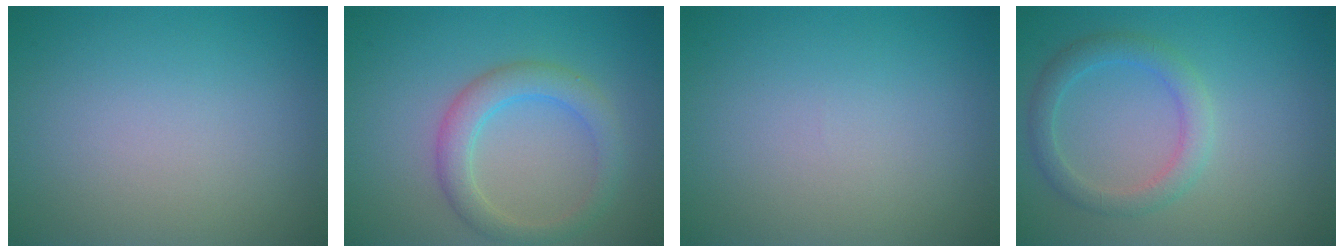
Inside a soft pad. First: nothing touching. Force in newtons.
{"total": 3.4, "press": 3.4, "slide": 0.1}
{"total": 0.0}
{"total": 2.7, "press": 2.7, "slide": 0.2}